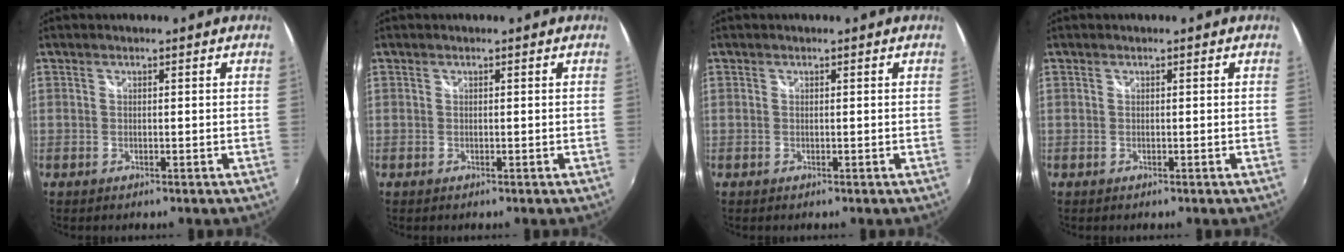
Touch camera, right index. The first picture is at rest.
{"total": 0.0}
{"total": 0.0}
{"total": 0.0}